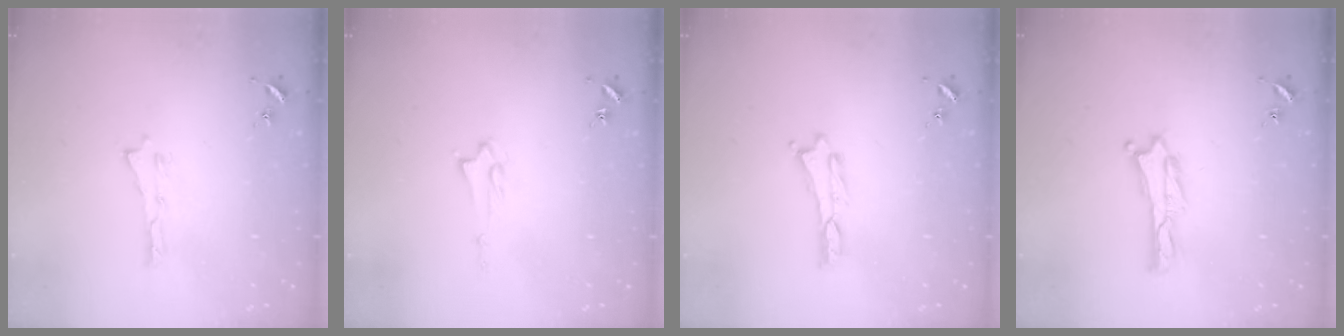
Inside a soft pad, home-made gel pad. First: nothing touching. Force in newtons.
{"total": 1.3, "press": 1.3, "slide": 0.2}
{"total": 0.0}
{"total": 0.0}